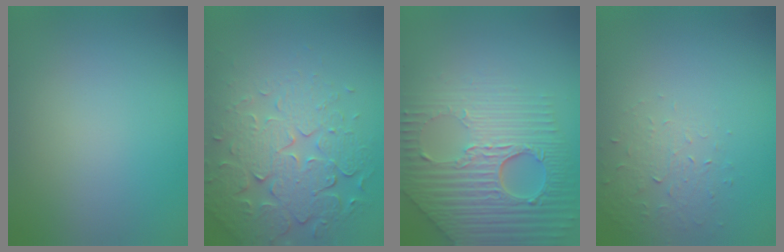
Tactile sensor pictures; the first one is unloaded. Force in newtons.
{"total": 6.7, "press": 5.1, "slide": 4.4}
{"total": 9.0, "press": 6.1, "slide": 6.6}
{"total": 1.4, "press": 0.7, "slide": 1.2}